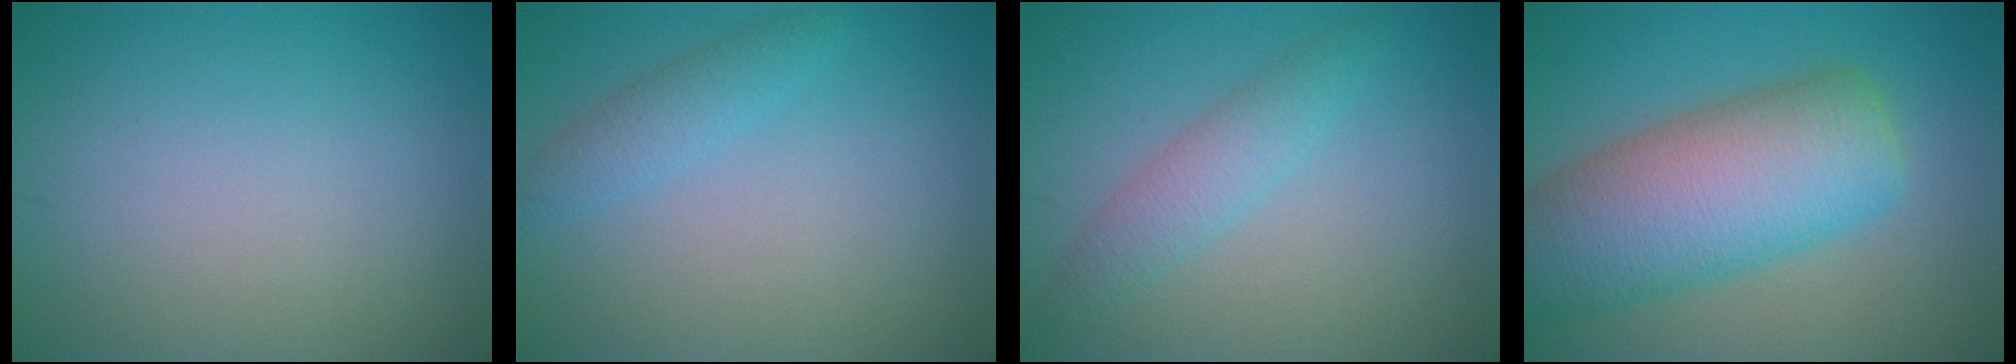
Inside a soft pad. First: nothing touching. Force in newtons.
{"total": 1.9, "press": 1.9, "slide": 0.1}
{"total": 2.5, "press": 2.5, "slide": 0.1}
{"total": 11.1, "press": 11.1, "slide": 0.5}